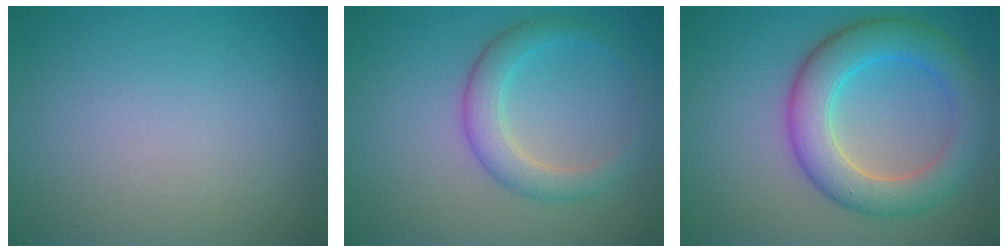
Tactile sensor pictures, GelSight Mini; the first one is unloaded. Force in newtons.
{"total": 2.6, "press": 2.6, "slide": 0.2}
{"total": 6.6, "press": 6.6, "slide": 0.1}